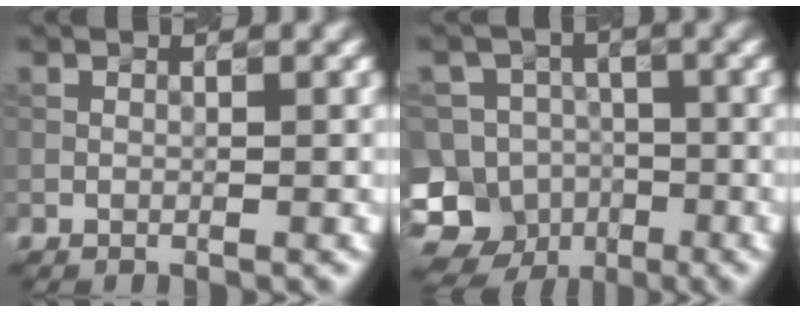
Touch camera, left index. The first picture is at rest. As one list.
[{"total": 11.4, "force": [-6.7, 8.9, 2.3], "torque": [-0.035, -0.016, -0.124]}]